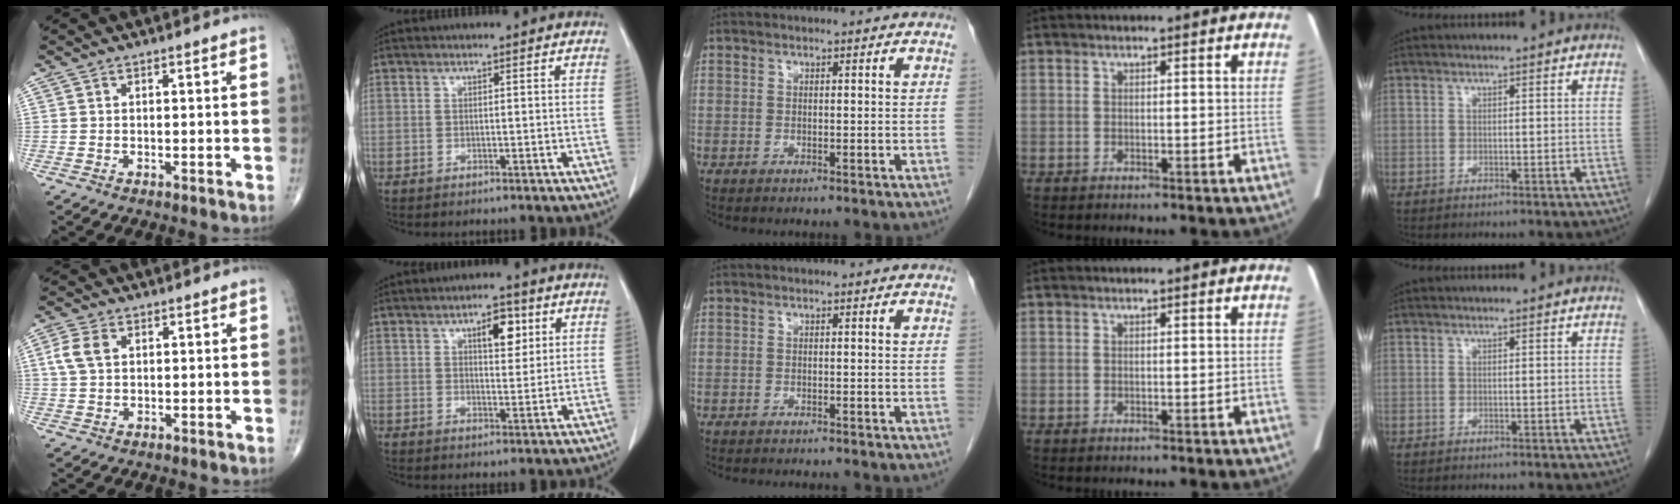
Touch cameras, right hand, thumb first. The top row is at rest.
{"thumb": {"total": 4.7, "force": [1.2, 3.1, 3.3], "torque": [-0.075, 0.007, 0.023]}, "index": {"total": 5.4, "force": [2.4, 2.2, 4.3], "torque": [-0.065, 0.004, 0.037]}, "middle": {"total": 4.1, "force": [-3.8, 0.7, 1.5], "torque": [-0.019, -0.006, -0.048]}}